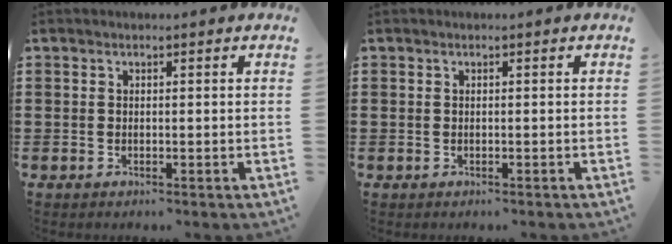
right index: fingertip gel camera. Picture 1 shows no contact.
{"total": 0.0}